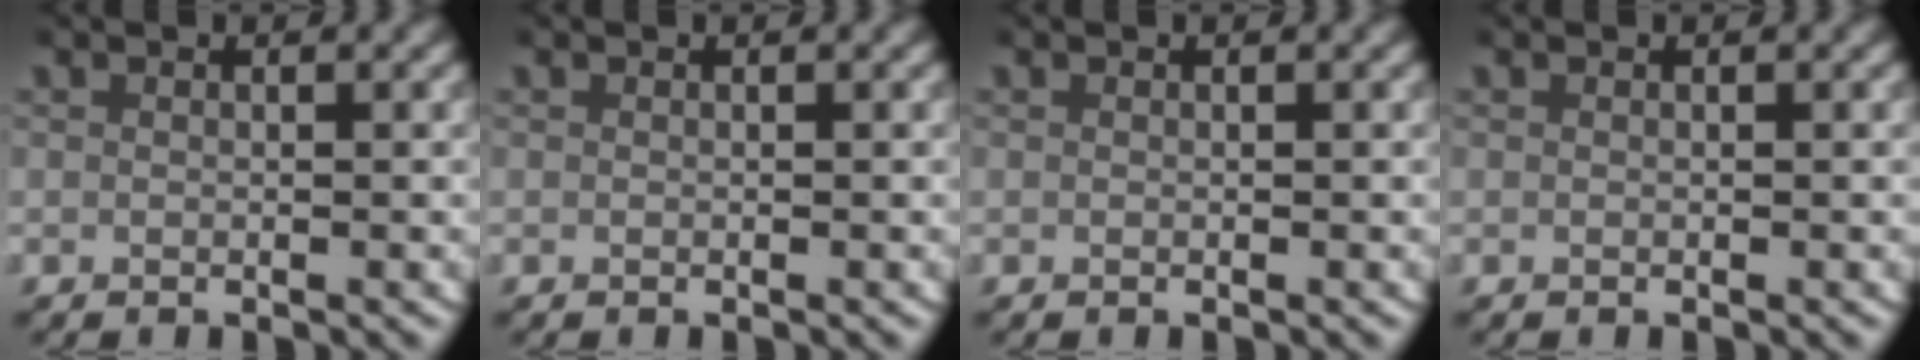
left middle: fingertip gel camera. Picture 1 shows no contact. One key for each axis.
{"total": 0.0}
{"total": 0.0}
{"total": 0.0}